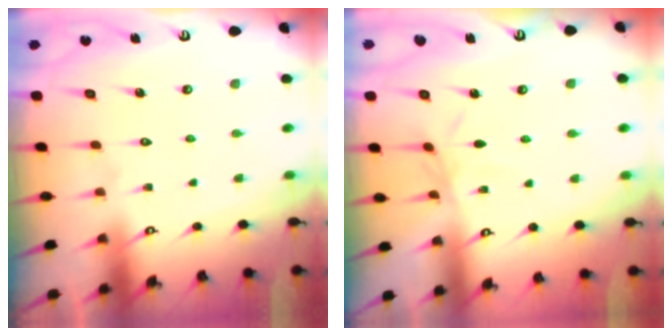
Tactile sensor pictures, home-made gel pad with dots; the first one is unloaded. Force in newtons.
{"total": 3.1, "press": 3.1, "slide": 0.3}